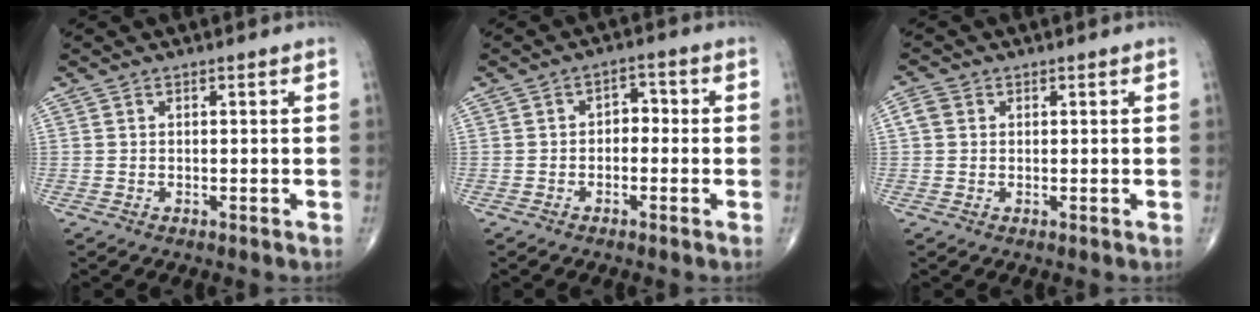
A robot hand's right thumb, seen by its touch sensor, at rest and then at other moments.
{"total": 3.3, "force": [-0.5, 2.4, 2.3], "torque": [-0.015, 0.017, -0.018]}
{"total": 2.3, "force": [0.5, 1.9, 1.1], "torque": [-0.022, 0.007, 0.007]}